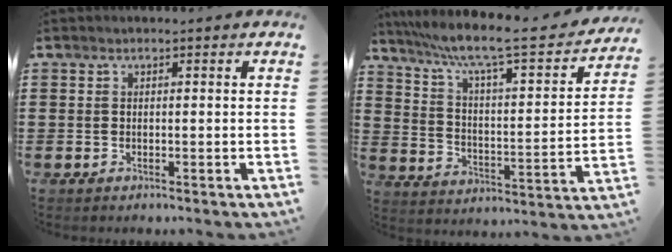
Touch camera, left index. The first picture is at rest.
{"total": 8.4, "force": [6.5, 0.4, 5.3], "torque": [-0.128, -0.045, 0.101]}